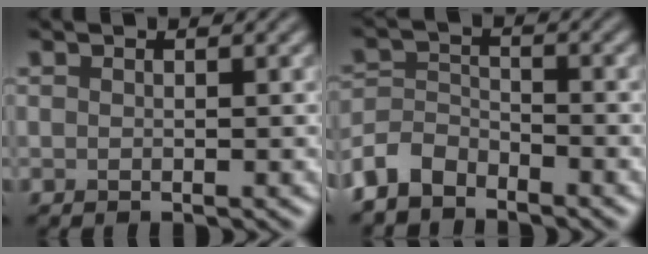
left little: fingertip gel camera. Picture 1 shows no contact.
{"total": 3.8, "force": [-3.3, 1.7, 0.9], "torque": [-0.017, 0.001, -0.078]}